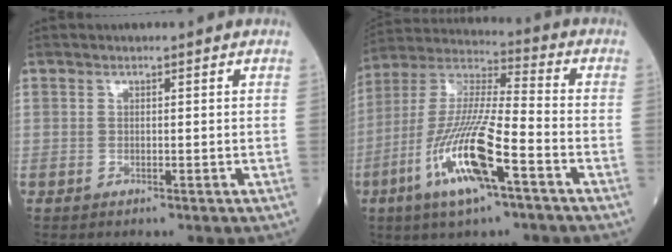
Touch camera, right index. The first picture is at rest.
{"total": 15.9, "force": [-6.7, 2.3, 14.3], "torque": [-0.294, -0.015, -0.127]}